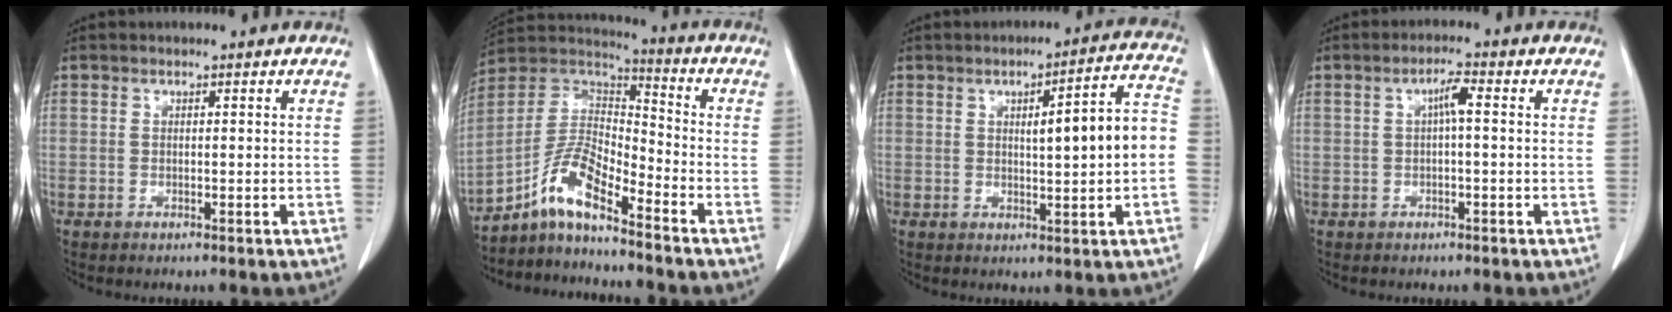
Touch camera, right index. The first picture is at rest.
{"total": 9.6, "force": [-6.8, 1.8, 6.5], "torque": [-0.143, 0.024, -0.130]}
{"total": 9.5, "force": [0.0, 0.8, 9.4], "torque": [-0.127, 0.024, 0.001]}
{"total": 2.8, "force": [0.3, 0.2, 2.7], "torque": [-0.051, 0.005, 0.007]}